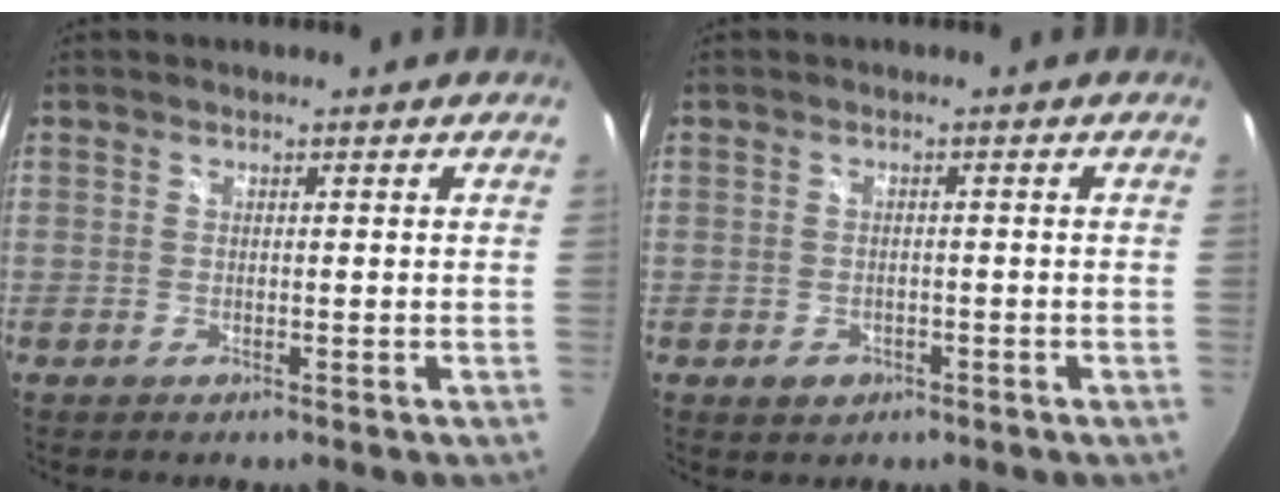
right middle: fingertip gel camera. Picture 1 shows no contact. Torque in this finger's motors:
{"motor_torque": [0.21, -0.42, 0.08, 0.01]}